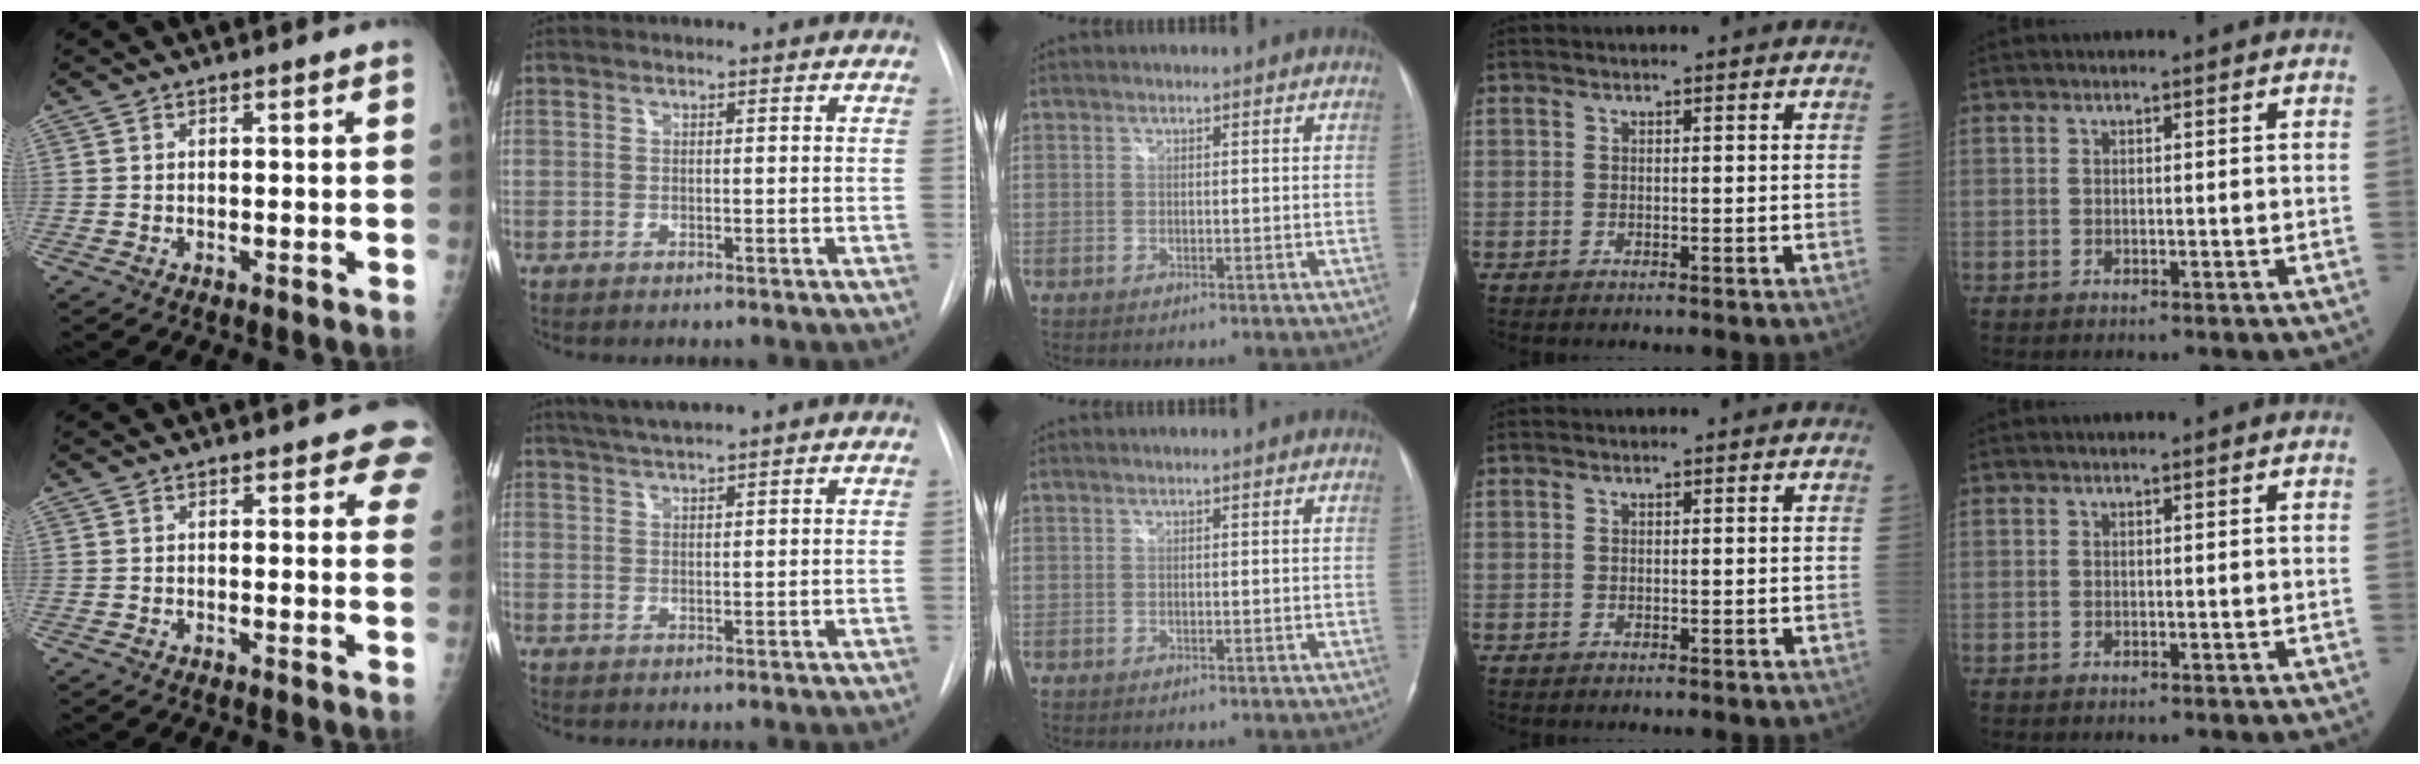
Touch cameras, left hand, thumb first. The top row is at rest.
{"thumb": {"total": 5.0, "force": [3.8, 2.2, 2.4], "torque": [0.010, -0.011, 0.029]}, "index": {"total": 4.3, "force": [3.5, -0.4, 2.5], "torque": [-0.049, 0.018, 0.066]}}